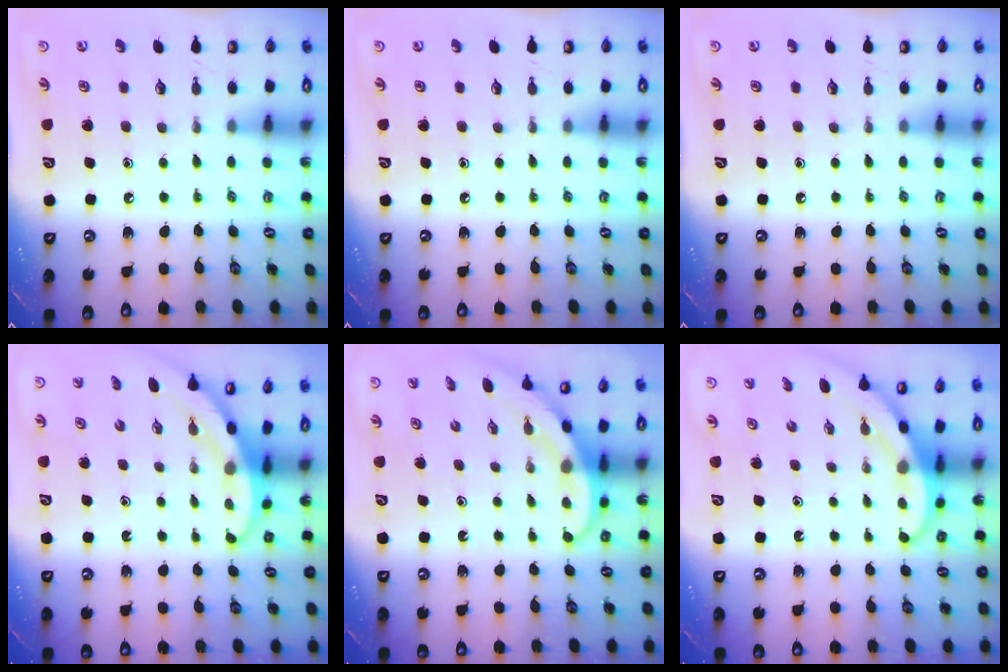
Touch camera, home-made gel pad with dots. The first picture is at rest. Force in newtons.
{"total": 0.0}
{"total": 0.0}
{"total": 3.0, "press": 3.0, "slide": 0.1}
{"total": 3.8, "press": 3.8, "slide": 0.2}
{"total": 4.0, "press": 4.0, "slide": 0.3}